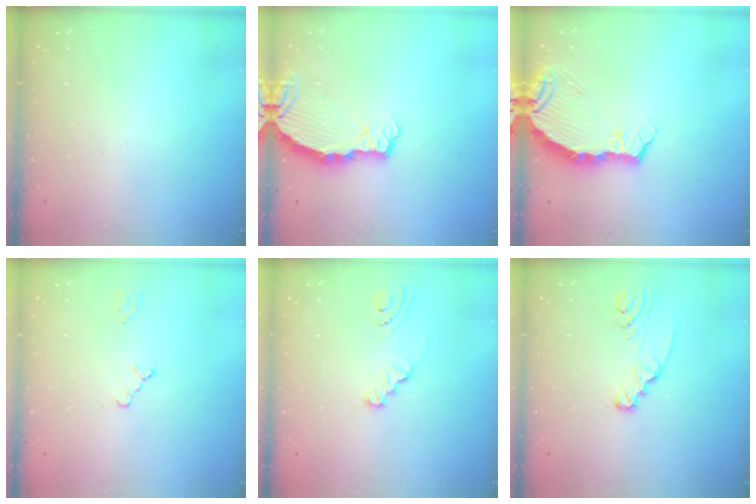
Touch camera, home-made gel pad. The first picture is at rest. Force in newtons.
{"total": 3.8, "press": 3.8, "slide": 0.3}
{"total": 8.0, "press": 7.0, "slide": 3.8}
{"total": 1.0, "press": 1.0, "slide": 0.2}
{"total": 4.3, "press": 2.1, "slide": 3.8}
{"total": 2.4, "press": 2.4, "slide": 0.2}